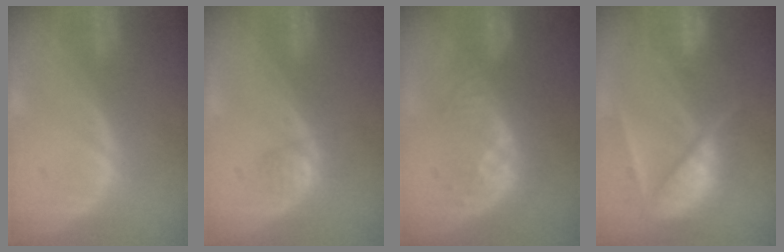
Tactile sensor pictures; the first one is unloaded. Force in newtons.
{"total": 1.9, "press": 1.7, "slide": 0.8}
{"total": 8.0, "press": 7.5, "slide": 2.9}
{"total": 9.8, "press": 8.4, "slide": 5.0}